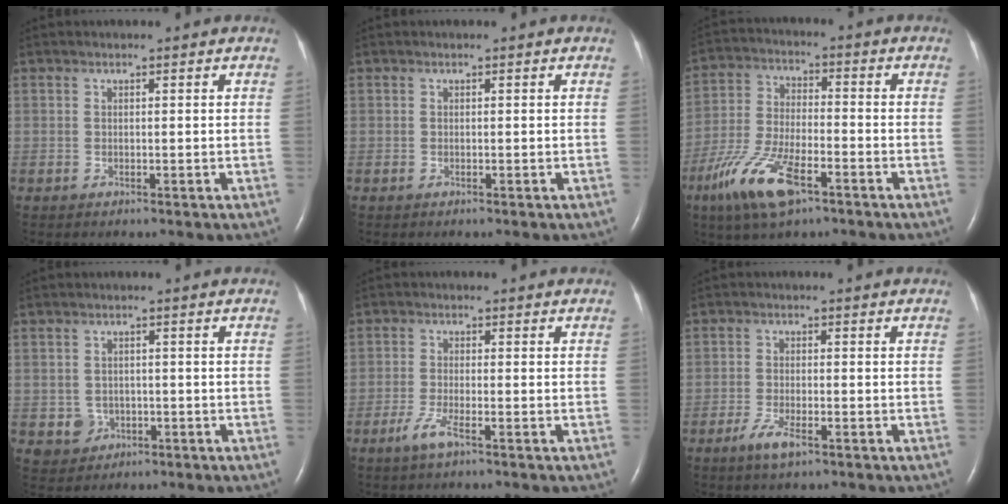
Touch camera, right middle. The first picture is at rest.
{"total": 0.0}
{"total": 11.9, "force": [-6.7, 3.6, 9.1], "torque": [-0.197, -0.013, -0.123]}
{"total": 3.0, "force": [-0.8, 2.8, 0.6], "torque": [-0.007, 0.007, -0.004]}
{"total": 3.1, "force": [-1.9, 0.2, 2.4], "torque": [-0.059, -0.007, -0.041]}
{"total": 3.5, "force": [-2.1, 0.7, 2.7], "torque": [-0.060, -0.005, -0.041]}